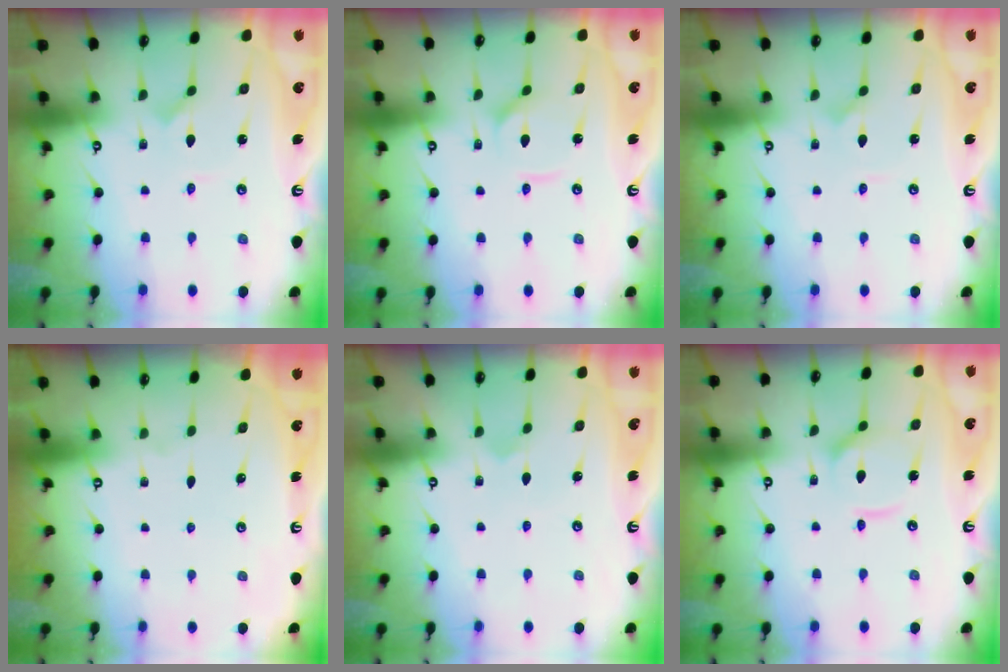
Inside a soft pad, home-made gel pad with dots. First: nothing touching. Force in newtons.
{"total": 2.9, "press": 2.9, "slide": 0.4}
{"total": 0.9, "press": 0.9, "slide": 0.0}
{"total": 0.0}
{"total": 2.6, "press": 2.6, "slide": 0.1}
{"total": 10.2, "press": 10.2, "slide": 1.2}